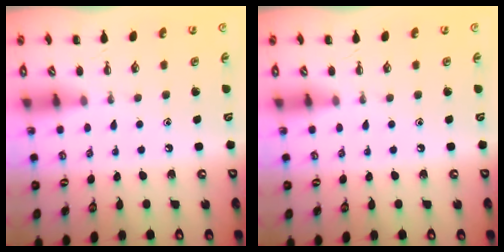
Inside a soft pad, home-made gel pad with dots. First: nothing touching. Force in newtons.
{"total": 0.0}